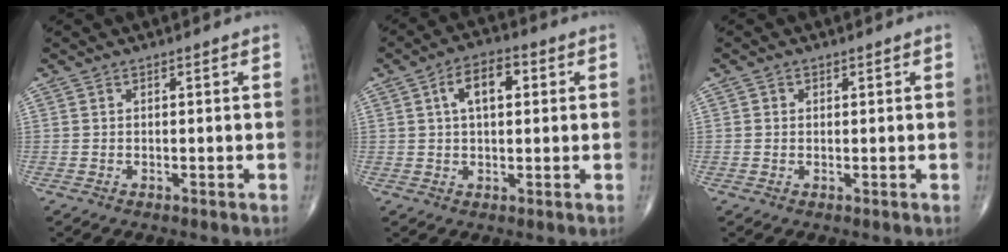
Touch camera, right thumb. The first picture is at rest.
{"total": 7.5, "force": [1.9, 4.0, 6.1], "torque": [-0.094, 0.014, 0.025]}
{"total": 0.8, "force": [0.2, 0.8, 0.2], "torque": [0.003, 0.000, 0.002]}